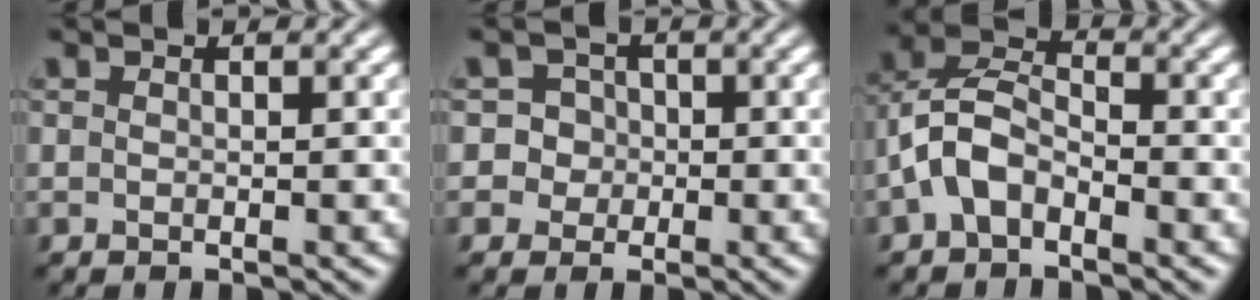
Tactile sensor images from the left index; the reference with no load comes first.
{"total": 2.1, "force": [-0.3, 2.1, -0.1], "torque": [0.023, 0.014, -0.008]}
{"total": 4.2, "force": [-2.1, 2.3, 2.8], "torque": [-0.060, 0.015, -0.044]}